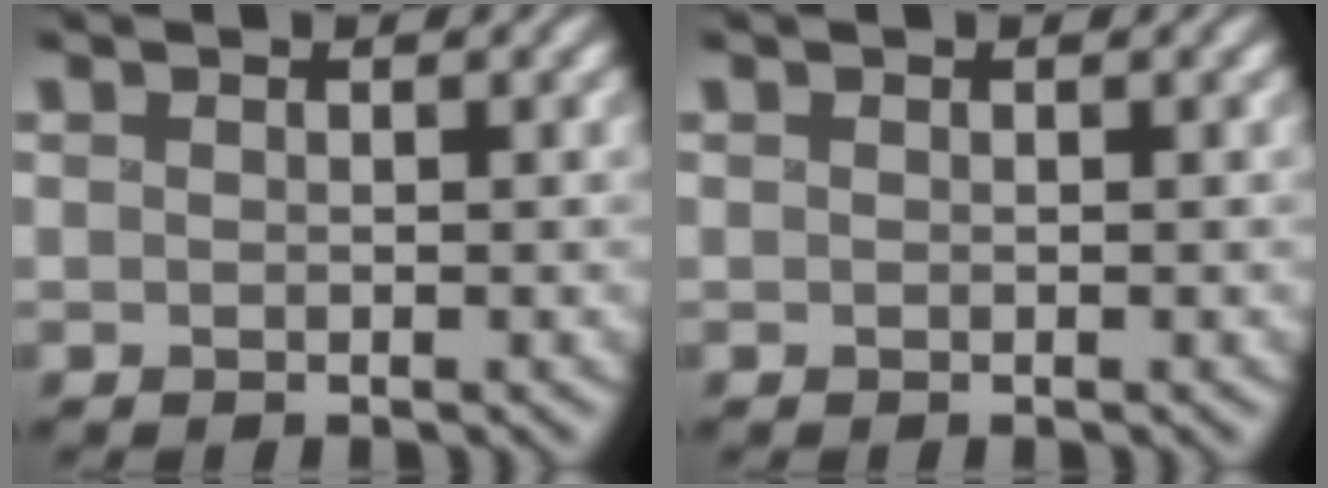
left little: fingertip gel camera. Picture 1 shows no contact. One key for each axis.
{"total": 0.0}